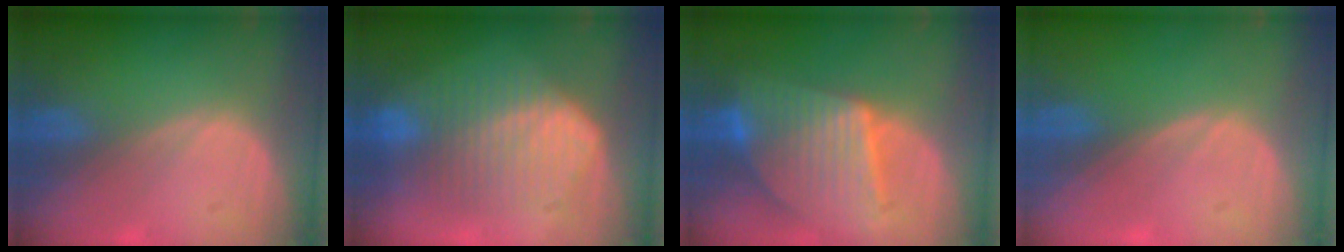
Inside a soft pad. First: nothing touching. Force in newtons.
{"total": 9.7, "press": 9.7, "slide": 0.8}
{"total": 10.1, "press": 10.1, "slide": 0.7}
{"total": 0.0}